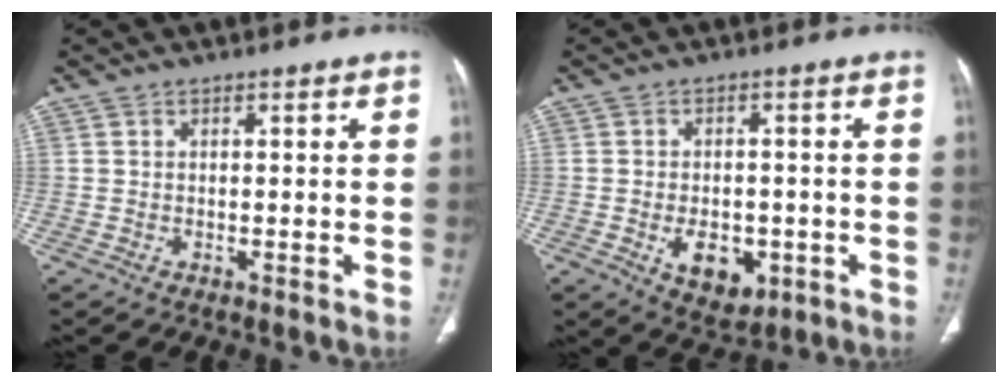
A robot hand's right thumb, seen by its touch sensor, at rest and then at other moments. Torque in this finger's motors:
{"motor_torque": [-0.13, 0.42, -0.13, -0.10, -0.01]}